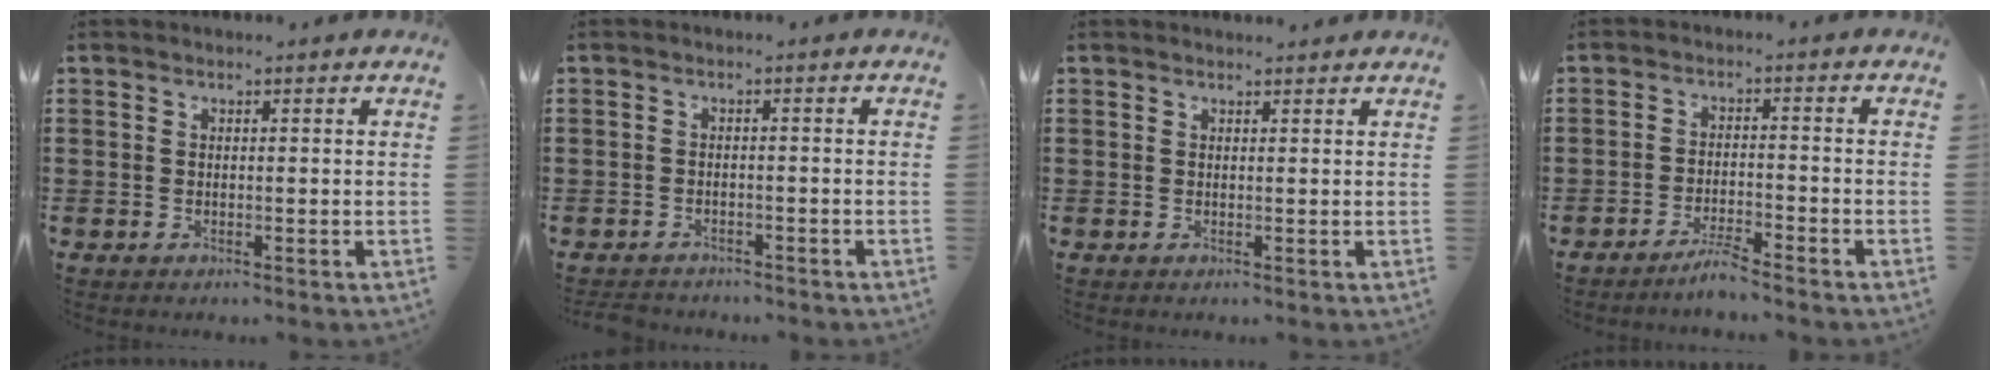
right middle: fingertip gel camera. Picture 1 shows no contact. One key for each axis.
{"total": 1.8, "fx": -1.8, "fy": 0.3, "fz": 0.0, "tx": -0.008, "ty": -0.004, "tz": -0.038}
{"total": 0.6, "fx": 0.6, "fy": 0.1, "fz": 0.1, "tx": 0.000, "ty": -0.002, "tz": 0.011}
{"total": 2.9, "fx": -2.6, "fy": -0.2, "fz": 1.2, "tx": -0.028, "ty": 0.002, "tz": -0.054}